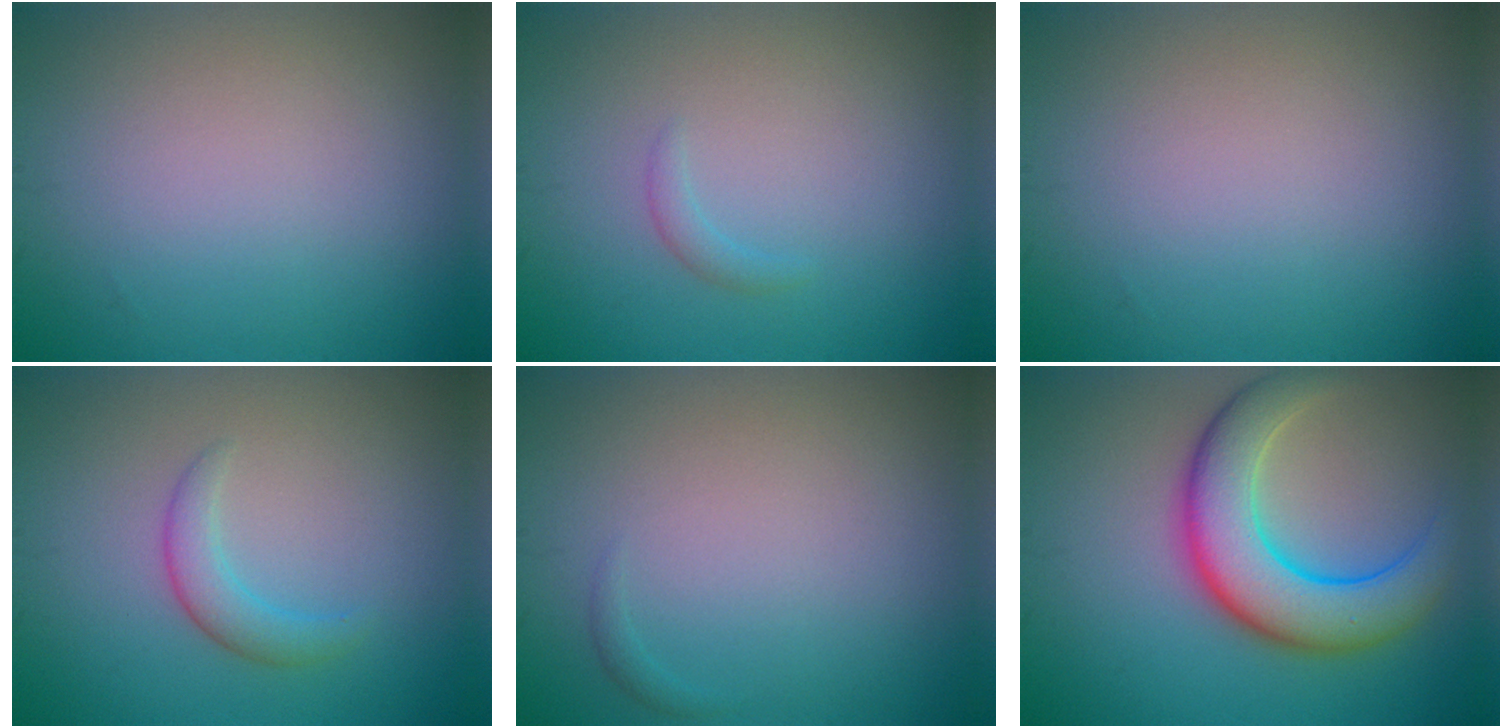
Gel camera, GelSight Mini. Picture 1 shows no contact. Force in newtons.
{"total": 0.9, "press": 0.9, "slide": 0.2}
{"total": 0.0}
{"total": 2.2, "press": 2.2, "slide": 0.2}
{"total": 0.5, "press": 0.5, "slide": 0.1}
{"total": 7.9, "press": 7.9, "slide": 0.1}